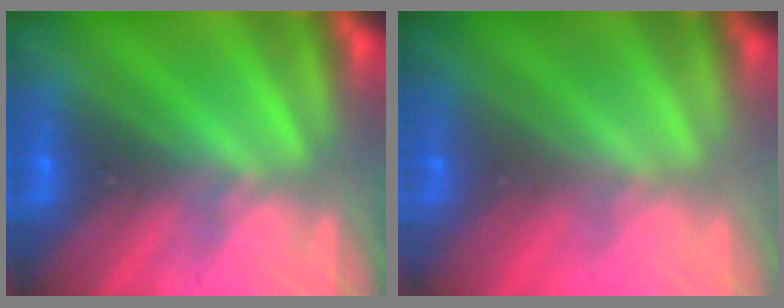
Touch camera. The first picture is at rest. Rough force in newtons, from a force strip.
{"total": 7.3}